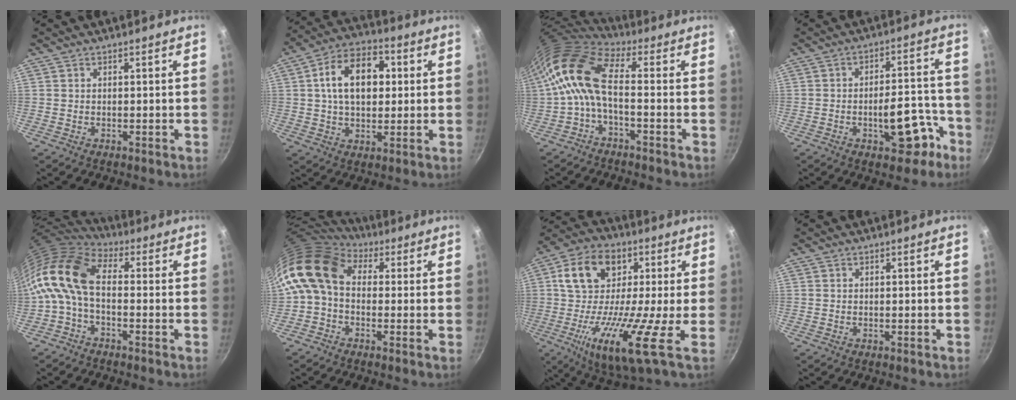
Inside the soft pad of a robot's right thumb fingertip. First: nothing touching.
{"total": 14.4, "force": [2.5, 9.4, 10.7], "torque": [-0.146, 0.019, 0.028]}
{"total": 11.1, "force": [-0.8, 4.7, 10.0], "torque": [-0.209, 0.026, -0.032]}
{"total": 11.4, "force": [-5.2, 5.4, 8.6], "torque": [-0.074, 0.053, -0.063]}
{"total": 12.4, "force": [-0.9, 6.9, 10.3], "torque": [-0.204, 0.026, -0.036]}
{"total": 11.7, "force": [1.6, 8.6, 7.8], "torque": [-0.138, 0.019, 0.006]}
{"total": 18.8, "force": [-0.8, 8.3, 16.8], "torque": [-0.286, 0.009, -0.044]}
{"total": 0.0}